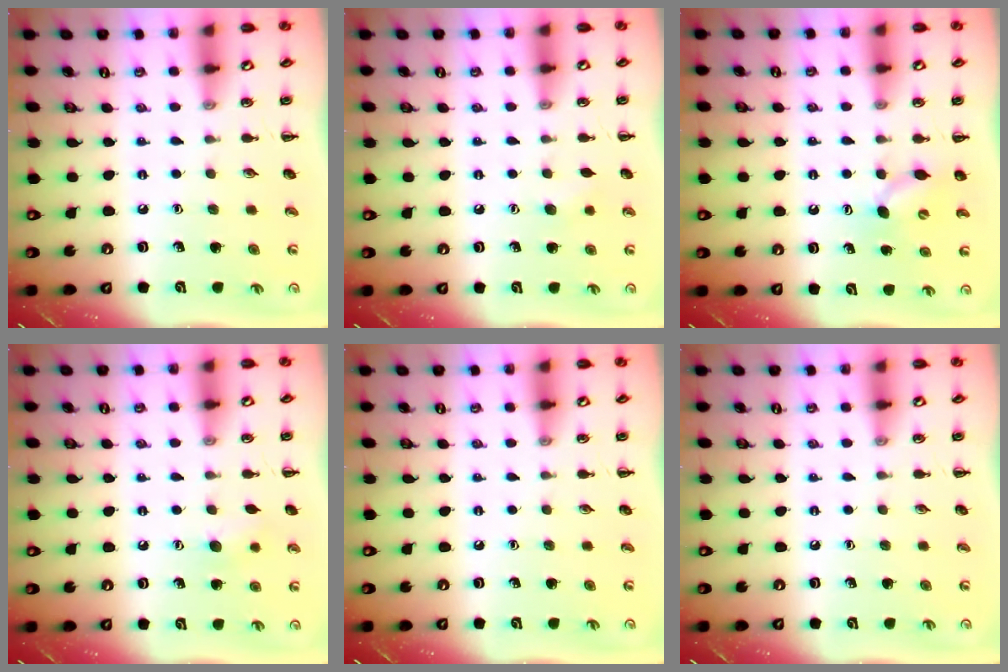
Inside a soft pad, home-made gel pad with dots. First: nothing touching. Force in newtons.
{"total": 5.3, "press": 5.2, "slide": 1.1}
{"total": 6.0, "press": 5.9, "slide": 1.4}
{"total": 6.2, "press": 6.0, "slide": 1.4}
{"total": 0.0}
{"total": 0.0}